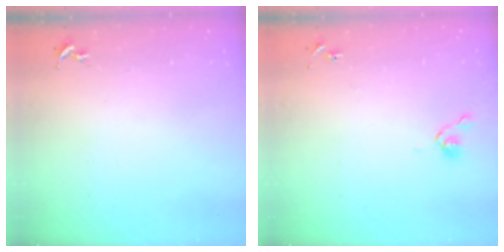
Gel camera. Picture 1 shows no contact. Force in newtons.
{"total": 4.9, "press": 4.9, "slide": 0.7}